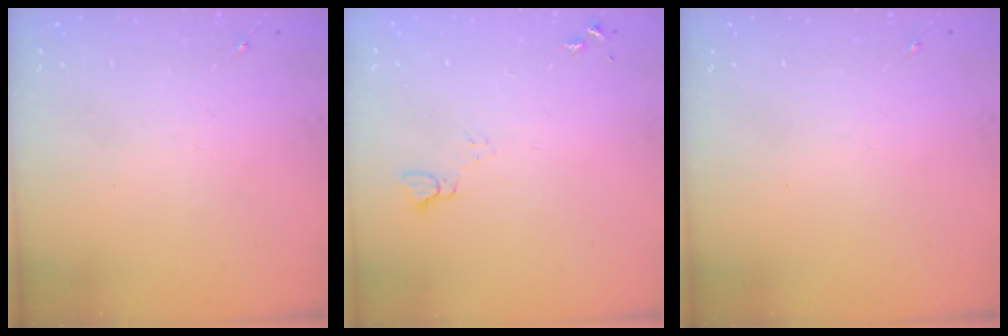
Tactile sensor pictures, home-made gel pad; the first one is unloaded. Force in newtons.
{"total": 3.7, "press": 3.7, "slide": 0.4}
{"total": 0.0}